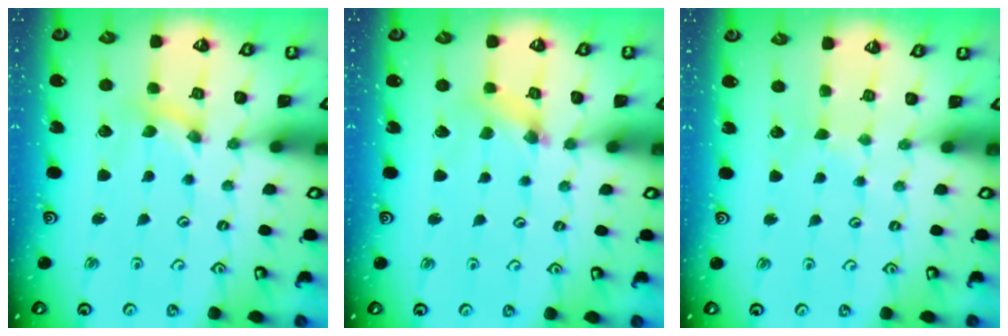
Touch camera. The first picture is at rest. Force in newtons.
{"total": 3.4, "press": 3.3, "slide": 0.4}
{"total": 1.6, "press": 1.6, "slide": 0.2}